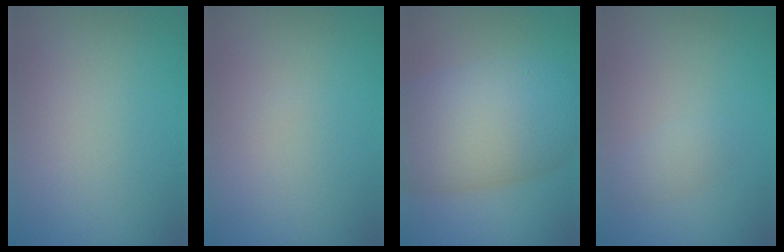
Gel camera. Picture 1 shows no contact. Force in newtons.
{"total": 0.0}
{"total": 10.3, "press": 10.3, "slide": 0.2}
{"total": 1.1, "press": 1.1, "slide": 0.0}